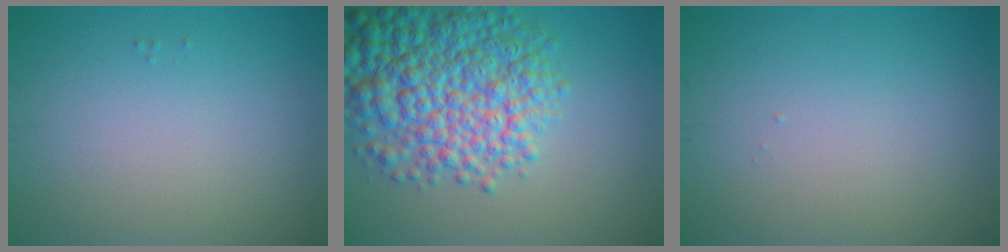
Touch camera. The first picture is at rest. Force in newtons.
{"total": 9.7, "press": 9.7, "slide": 0.3}
{"total": 0.0}